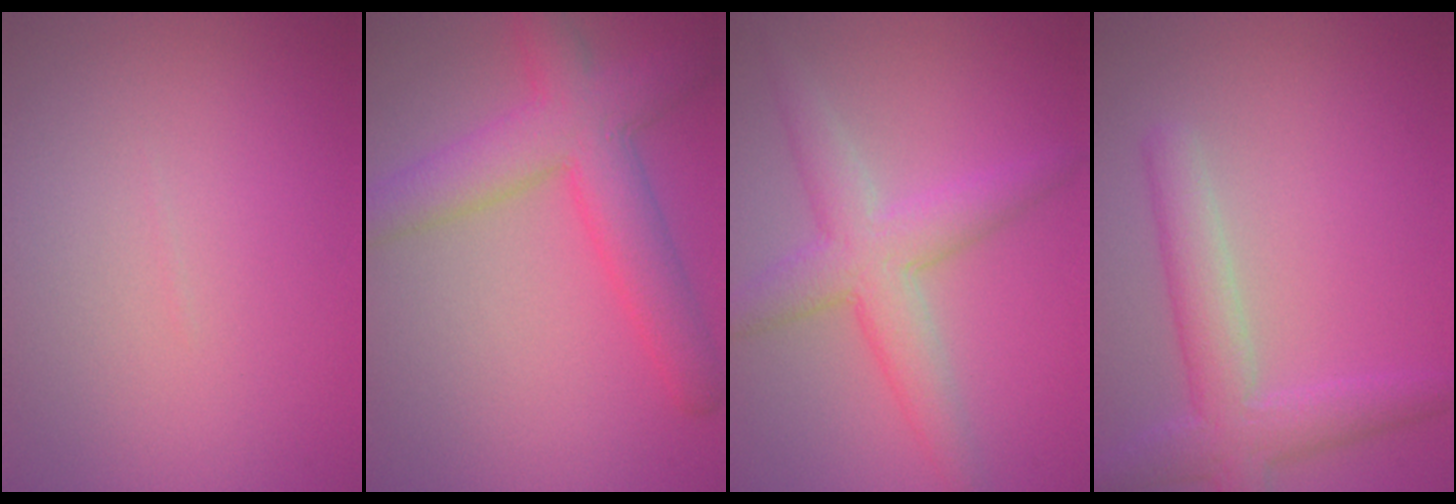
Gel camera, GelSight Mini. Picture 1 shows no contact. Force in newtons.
{"total": 6.5, "press": 6.5, "slide": 0.2}
{"total": 4.9, "press": 4.9, "slide": 0.1}
{"total": 4.4, "press": 4.4, "slide": 0.2}